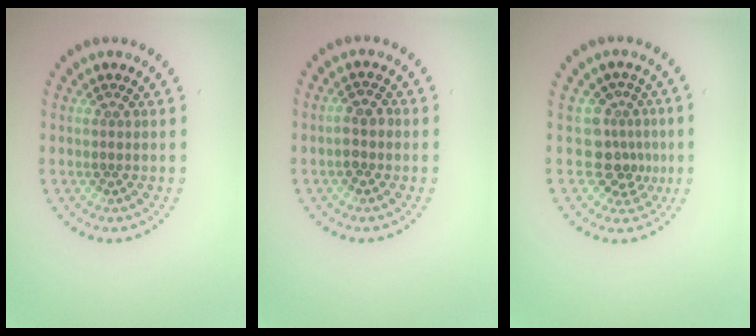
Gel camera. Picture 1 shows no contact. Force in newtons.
{"total": 1.8, "press": 1.7, "slide": 0.7}
{"total": 3.2, "press": 2.2, "slide": 2.4}